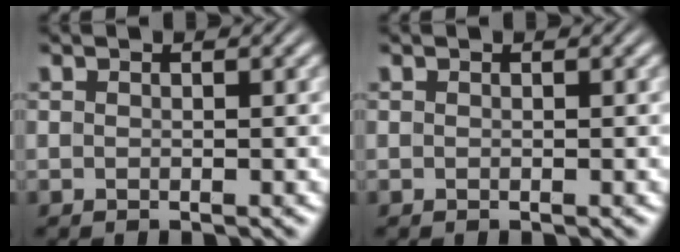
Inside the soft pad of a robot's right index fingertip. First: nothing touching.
{"total": 0.0}